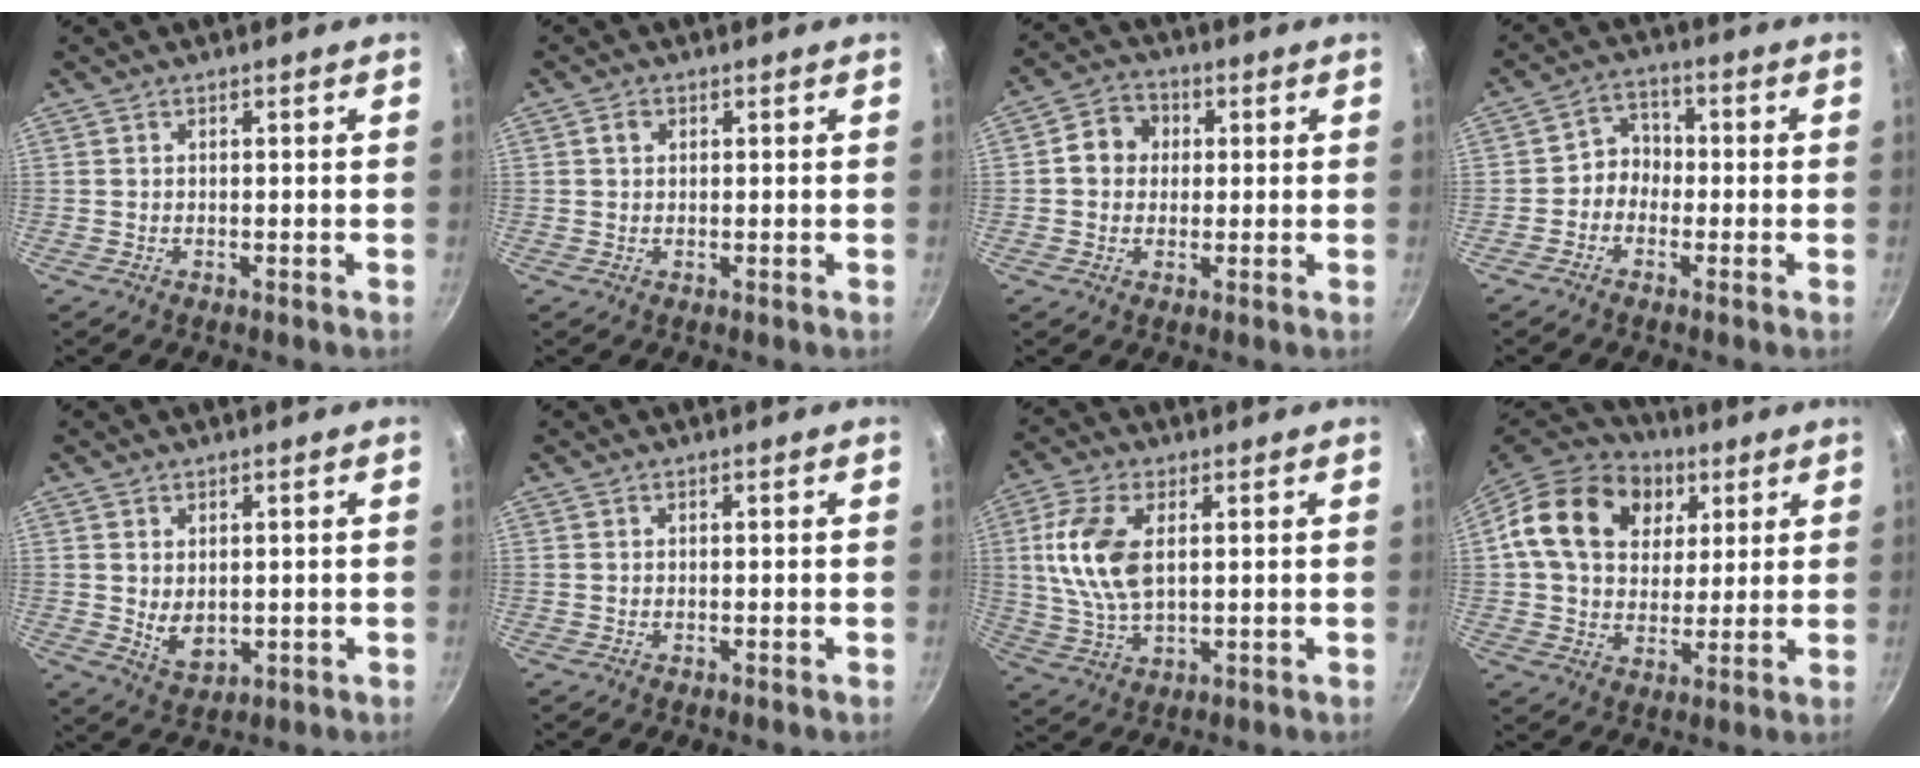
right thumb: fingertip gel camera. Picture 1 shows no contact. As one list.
[{"total": 1.6, "force": [0.5, 1.3, 0.8], "torque": [-0.009, 0.004, 0.007]}, {"total": 6.7, "force": [0.9, 5.9, 3.1], "torque": [-0.020, 0.013, 0.000]}, {"total": 4.5, "force": [-1.3, 3.9, 1.9], "torque": [-0.002, 0.024, -0.035]}, {"total": 5.1, "force": [0.6, 3.5, 3.7], "torque": [-0.054, -0.016, 0.021]}, {"total": 0.0}, {"total": 11.5, "force": [2.3, 6.1, 9.5], "torque": [-0.192, 0.001, 0.045]}, {"total": 20.3, "force": [6.4, 15.4, 11.6], "torque": [-0.190, 0.009, 0.100]}]